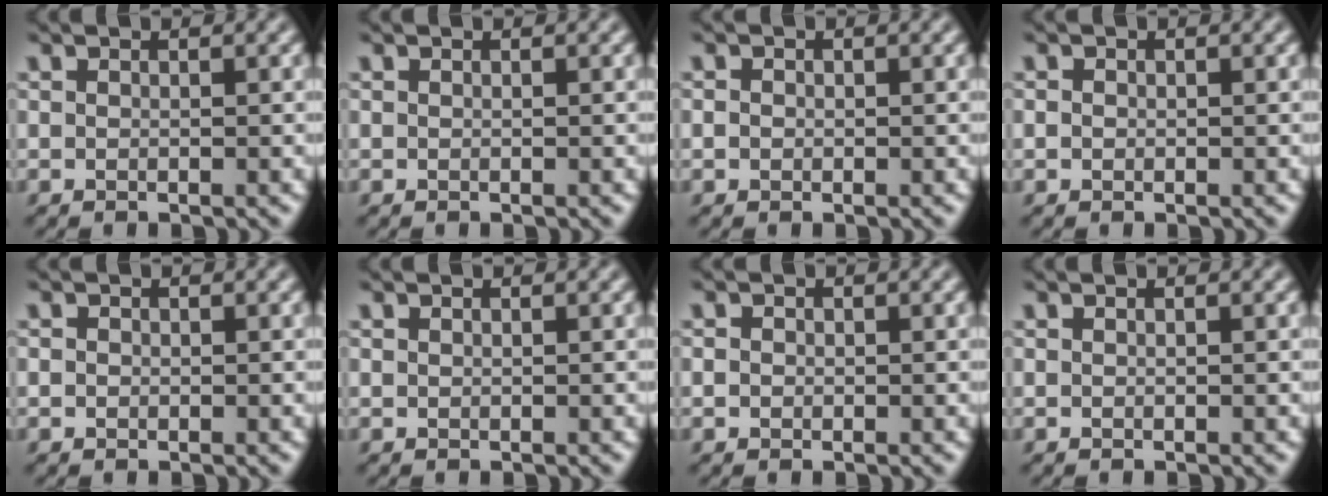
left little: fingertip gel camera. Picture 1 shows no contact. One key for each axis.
{"total": 0.0}
{"total": 1.2, "fx": 0.3, "fy": 1.0, "fz": 0.6, "tx": -0.005, "ty": 0.009, "tz": -0.001}
{"total": 0.8, "fx": 0.2, "fy": 0.7, "fz": 0.4, "tx": -0.006, "ty": 0.007, "tz": 0.001}
{"total": 1.0, "fx": 0.3, "fy": 0.8, "fz": 0.5, "tx": -0.007, "ty": 0.008, "tz": 0.004}
{"total": 0.0}
{"total": 1.5, "fx": 0.4, "fy": 1.2, "fz": 0.7, "tx": -0.005, "ty": 0.010, "tz": -0.001}
{"total": 0.0}